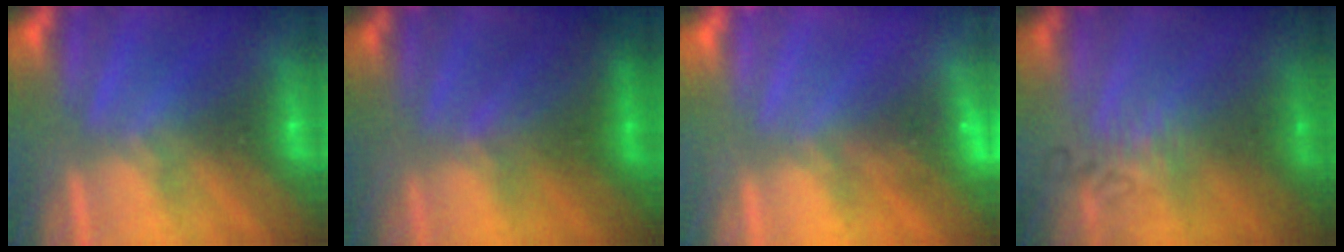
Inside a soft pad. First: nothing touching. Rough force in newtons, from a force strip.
{"total": 2.3}
{"total": 2.6}
{"total": 2.4}